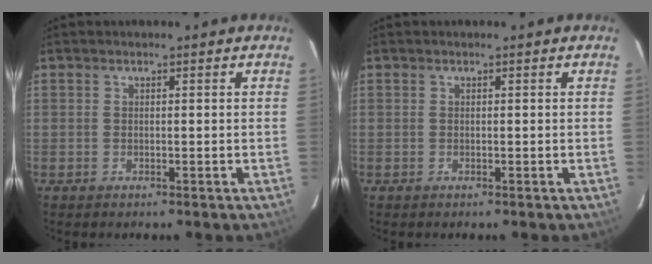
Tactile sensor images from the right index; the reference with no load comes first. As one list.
[{"total": 0.0}]